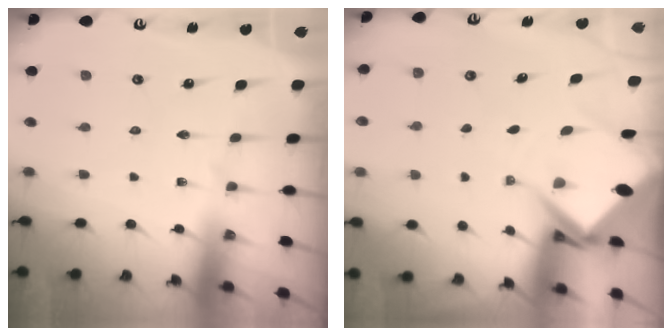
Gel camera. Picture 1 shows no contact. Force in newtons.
{"total": 7.5, "press": 7.5, "slide": 0.8}